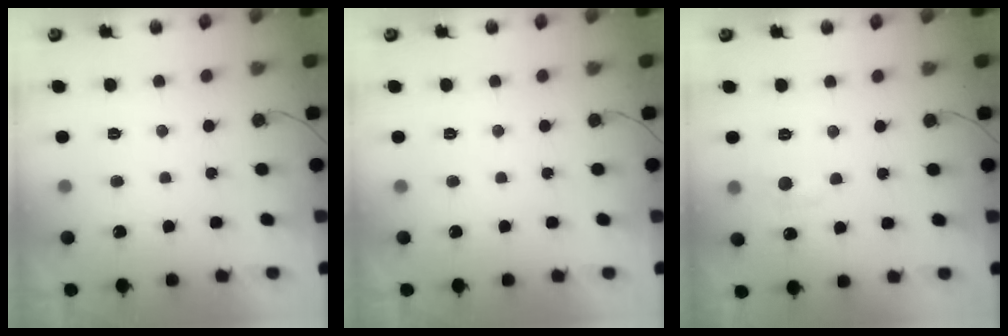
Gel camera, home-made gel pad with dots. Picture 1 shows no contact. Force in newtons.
{"total": 0.0}
{"total": 6.9, "press": 6.9, "slide": 0.8}